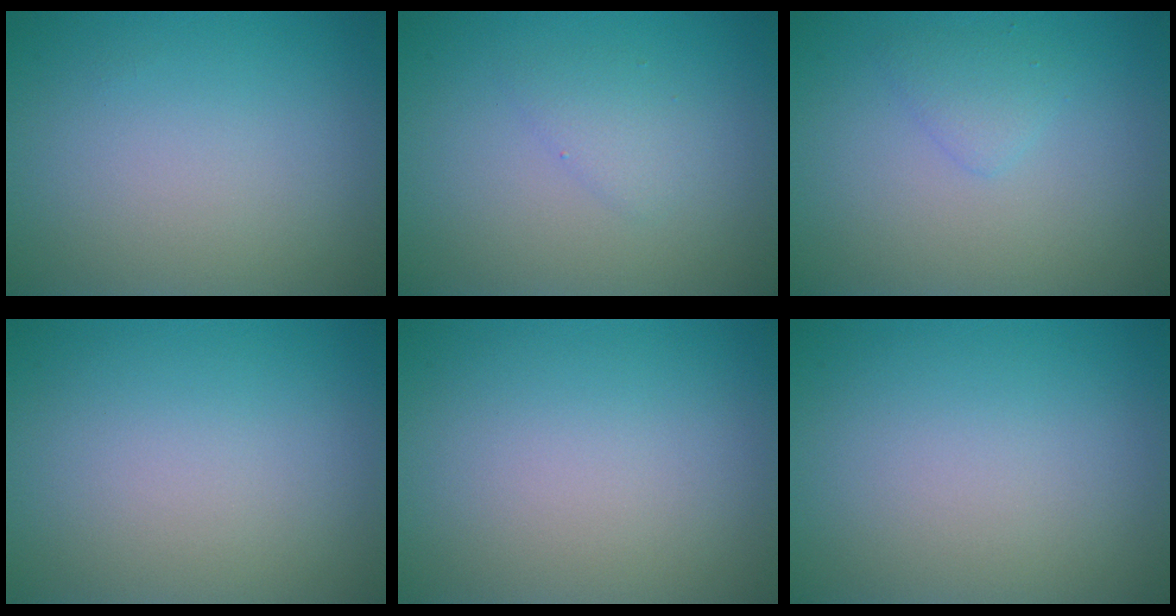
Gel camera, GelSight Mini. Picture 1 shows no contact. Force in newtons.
{"total": 1.4, "press": 1.4, "slide": 0.1}
{"total": 1.4, "press": 1.4, "slide": 0.1}
{"total": 0.0}
{"total": 0.0}
{"total": 0.0}